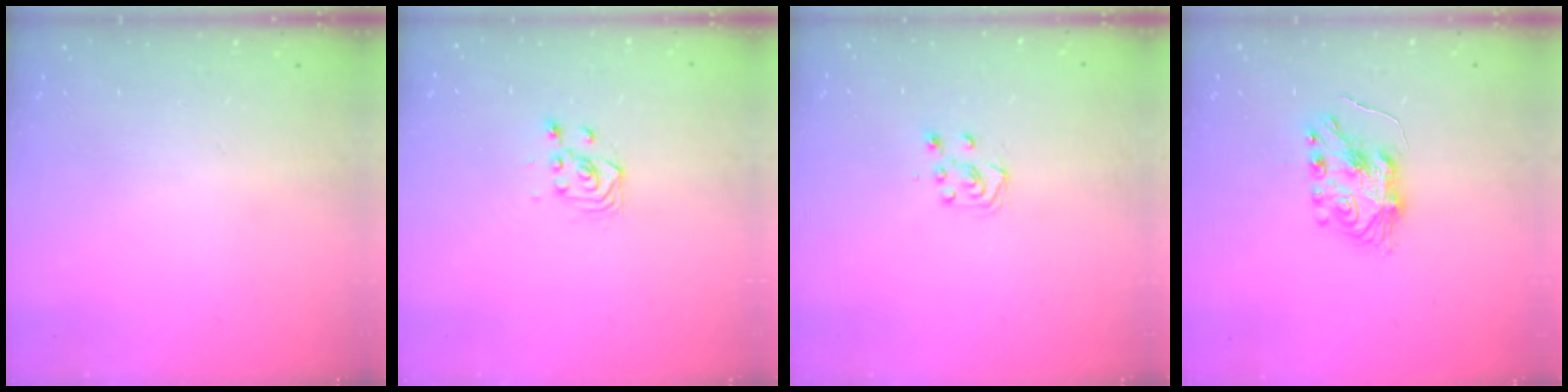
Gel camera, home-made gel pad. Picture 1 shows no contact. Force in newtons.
{"total": 2.9, "press": 2.9, "slide": 0.6}
{"total": 5.0, "press": 4.9, "slide": 0.6}
{"total": 7.3, "press": 7.2, "slide": 0.6}